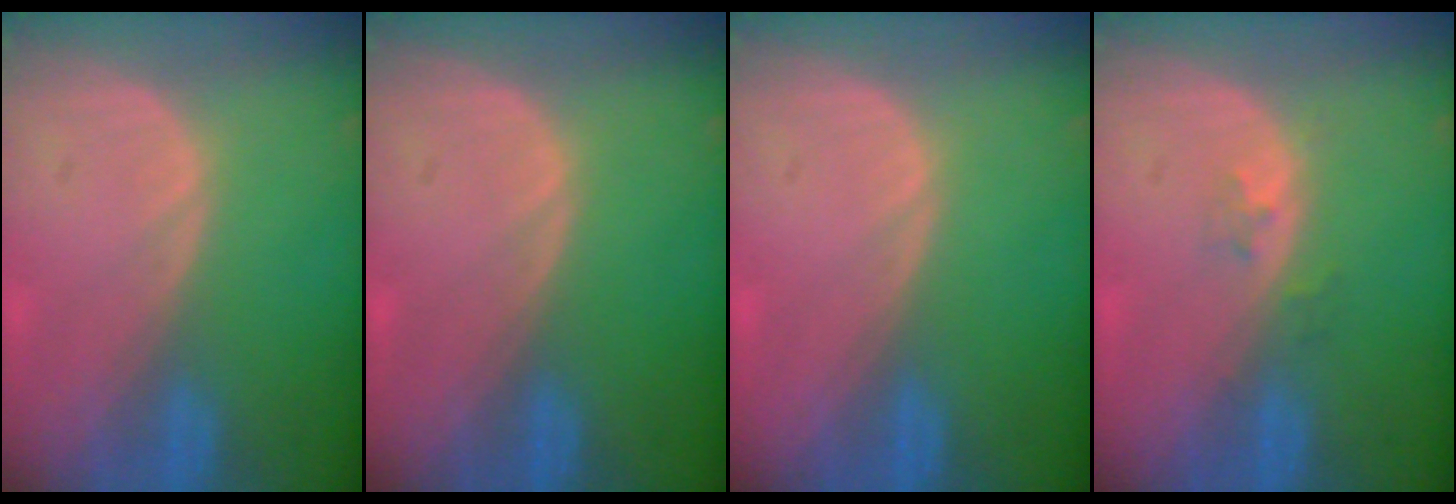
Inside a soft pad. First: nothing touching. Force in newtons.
{"total": 0.0}
{"total": 0.0}
{"total": 1.9, "press": 1.4, "slide": 1.2}